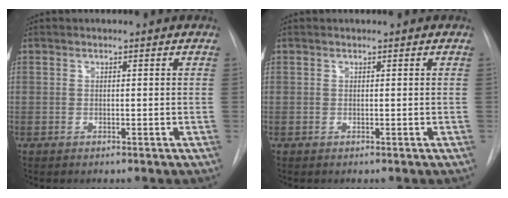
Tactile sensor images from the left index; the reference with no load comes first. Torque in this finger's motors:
{"motor_torque": [0.03, -0.01, -0.03, 0.00]}